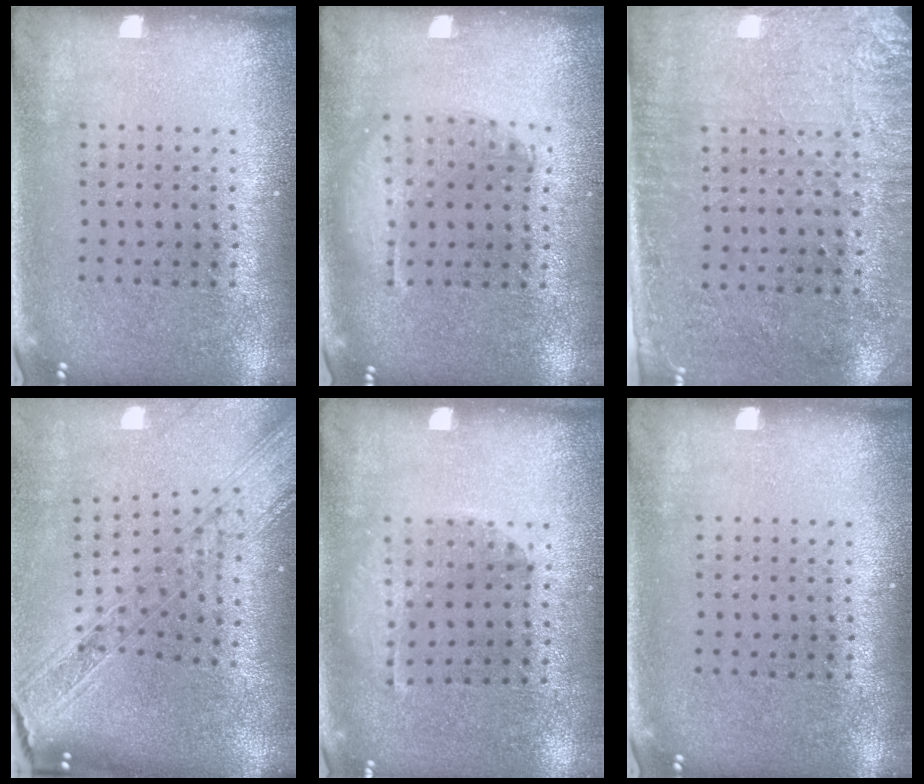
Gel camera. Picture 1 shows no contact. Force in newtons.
{"total": 1.4, "press": 1.3, "slide": 0.5}
{"total": 2.8, "press": 2.4, "slide": 1.4}
{"total": 2.3, "press": 1.9, "slide": 1.3}
{"total": 1.1, "press": 1.0, "slide": 0.2}
{"total": 0.0}